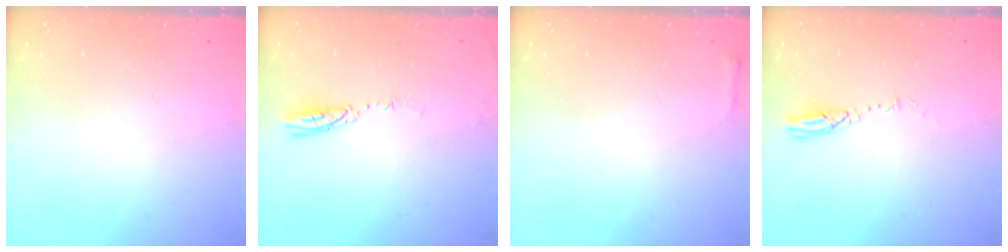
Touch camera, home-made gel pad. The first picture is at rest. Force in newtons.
{"total": 3.5, "press": 3.5, "slide": 0.3}
{"total": 2.3, "press": 2.3, "slide": 0.5}
{"total": 5.2, "press": 5.2, "slide": 0.4}